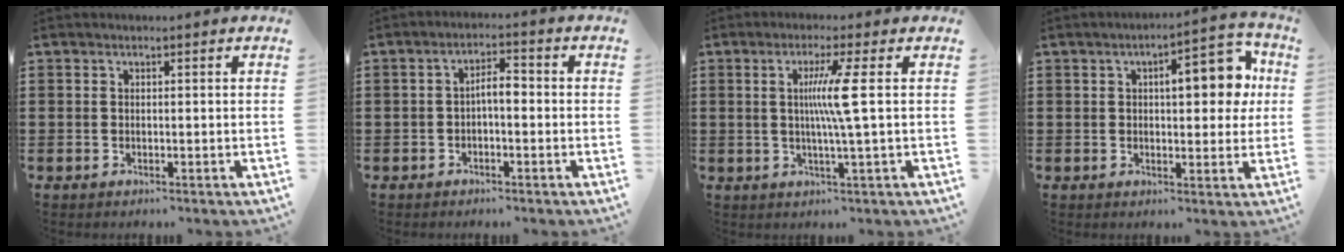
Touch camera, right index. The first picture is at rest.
{"total": 2.9, "force": [-0.8, 1.0, 2.6], "torque": [-0.050, 0.008, -0.017]}
{"total": 6.5, "force": [0.7, -1.2, 6.4], "torque": [-0.120, -0.008, 0.003]}
{"total": 8.9, "force": [2.0, 3.5, 8.0], "torque": [-0.105, -0.004, 0.021]}